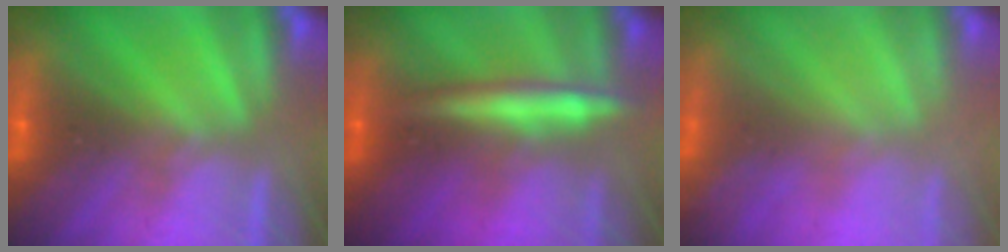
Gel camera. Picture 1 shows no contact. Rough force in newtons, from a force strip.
{"total": 2.8}
{"total": 1.0}